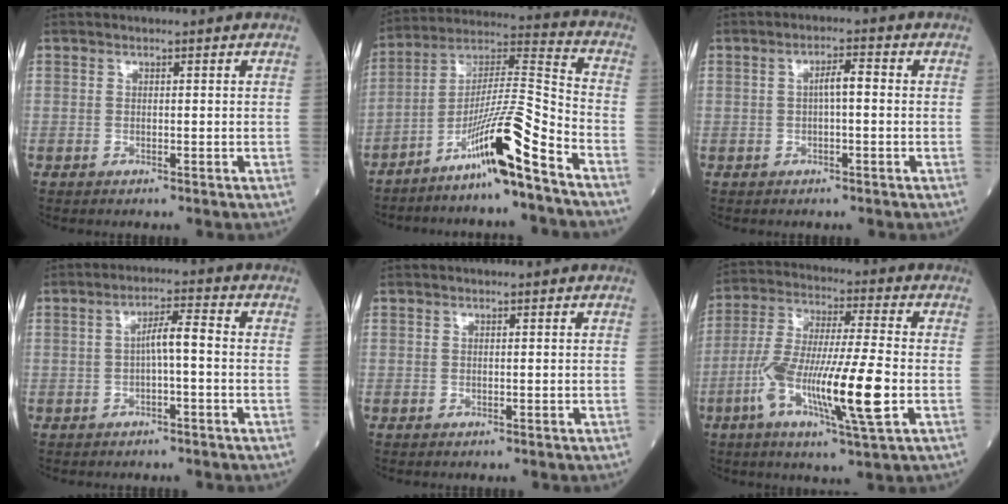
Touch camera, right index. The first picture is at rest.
{"total": 13.5, "force": [-8.6, -0.7, 10.4], "torque": [-0.194, 0.002, -0.155]}
{"total": 2.9, "force": [0.1, 0.5, 2.8], "torque": [-0.053, 0.005, 0.002]}
{"total": 4.0, "force": [-0.4, 0.4, 3.9], "torque": [-0.068, 0.011, -0.004]}
{"total": 0.0}
{"total": 15.6, "force": [-4.4, 0.9, 15.0], "torque": [-0.293, -0.009, -0.081]}